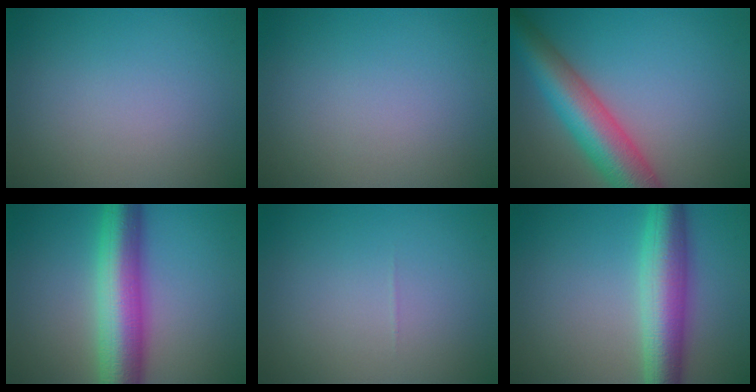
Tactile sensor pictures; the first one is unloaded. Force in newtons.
{"total": 0.0}
{"total": 8.4, "press": 8.4, "slide": 0.4}
{"total": 8.9, "press": 8.9, "slide": 0.1}
{"total": 0.0}
{"total": 6.6, "press": 6.6, "slide": 0.0}